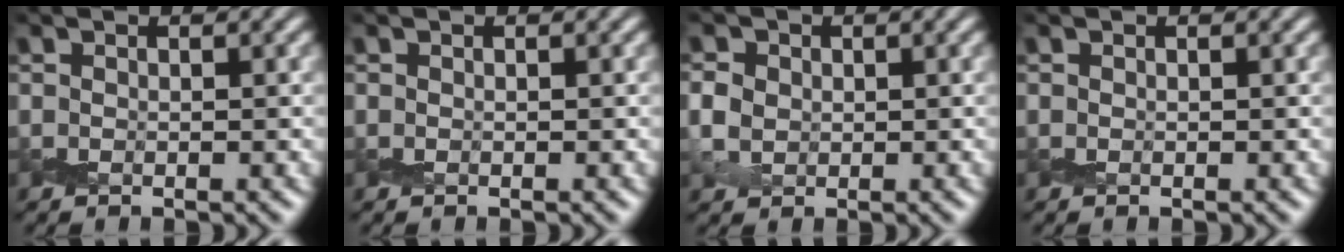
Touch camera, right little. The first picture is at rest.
{"total": 0.0}
{"total": 1.9, "force": [0.0, 1.7, 0.8], "torque": [-0.029, 0.000, -0.003]}
{"total": 0.0}